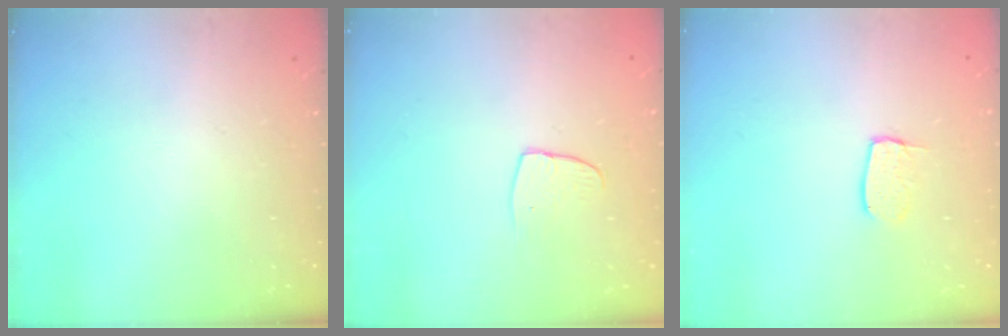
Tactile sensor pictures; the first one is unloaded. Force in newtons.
{"total": 4.3, "press": 4.3, "slide": 0.3}
{"total": 5.5, "press": 5.5, "slide": 0.2}